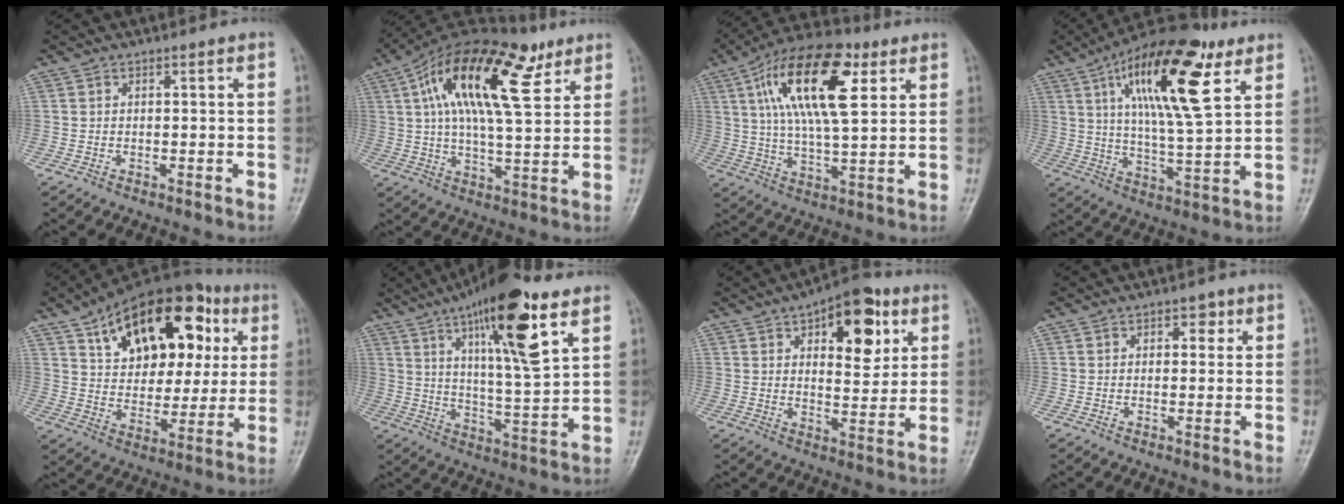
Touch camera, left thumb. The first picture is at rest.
{"total": 21.6, "force": [9.4, 8.5, 17.5], "torque": [-0.286, -0.005, 0.155]}
{"total": 19.4, "force": [6.9, 7.9, 16.3], "torque": [-0.277, -0.001, 0.113]}
{"total": 20.9, "force": [9.3, 6.8, 17.5], "torque": [-0.267, -0.025, 0.150]}
{"total": 24.0, "force": [9.2, 14.2, 17.0], "torque": [-0.214, 0.004, 0.145]}
{"total": 18.6, "force": [9.6, 3.9, 15.5], "torque": [-0.242, -0.037, 0.161]}
{"total": 14.1, "force": [6.0, 7.1, 10.6], "torque": [-0.102, -0.018, 0.083]}
{"total": 2.4, "force": [1.0, 1.6, 1.4], "torque": [0.001, 0.001, 0.008]}